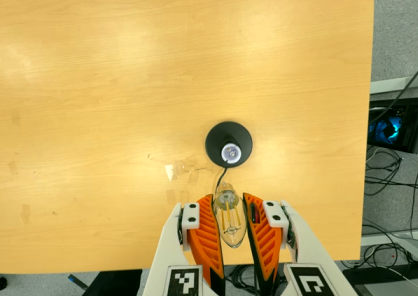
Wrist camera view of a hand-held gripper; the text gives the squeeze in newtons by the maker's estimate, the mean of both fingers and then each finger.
{"total": 21.2, "left": 24.7, "right": 17.8}